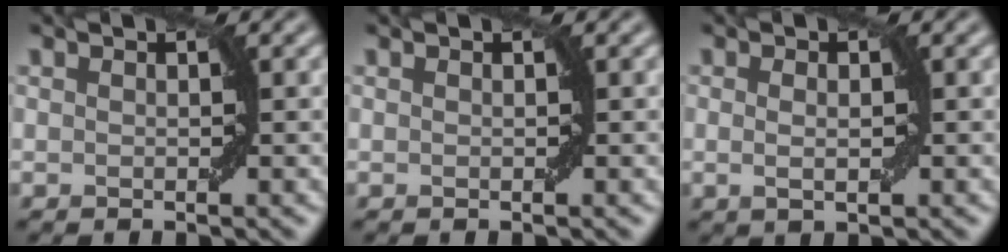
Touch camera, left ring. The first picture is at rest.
{"total": 0.0}
{"total": 1.4, "force": [0.1, 0.5, 1.3], "torque": [-0.025, 0.001, 0.002]}